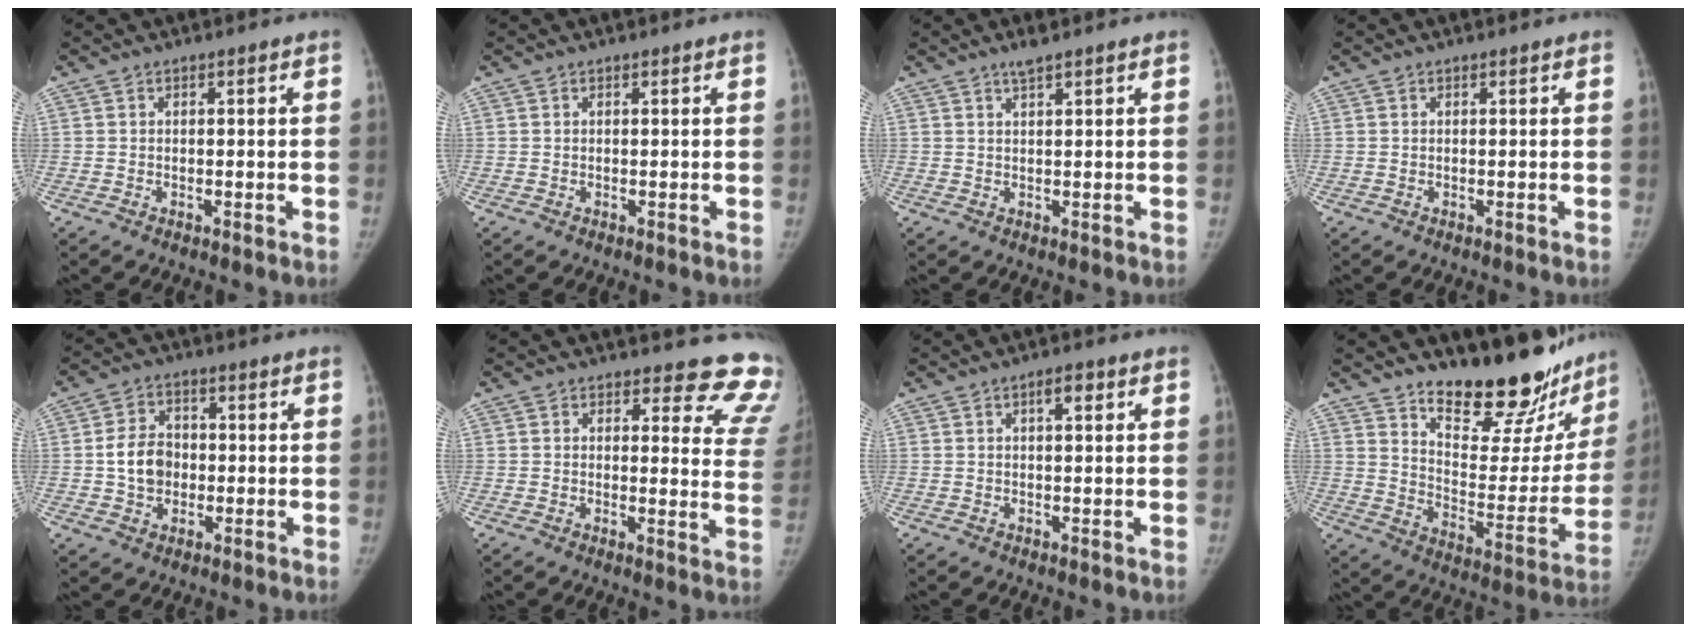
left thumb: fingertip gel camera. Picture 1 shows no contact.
{"total": 0.0}
{"total": 2.1, "force": [1.6, 0.3, 1.3], "torque": [-0.020, -0.003, 0.029]}
{"total": 0.0}
{"total": 7.2, "force": [-0.6, 5.8, 4.3], "torque": [-0.051, 0.013, -0.014]}
{"total": 13.8, "force": [12.9, 4.5, 2.2], "torque": [0.037, -0.120, 0.104]}
{"total": 2.3, "force": [0.9, 1.0, 1.8], "torque": [-0.021, 0.004, 0.013]}
{"total": 22.9, "force": [19.3, 7.7, 9.6], "torque": [-0.087, -0.142, 0.273]}